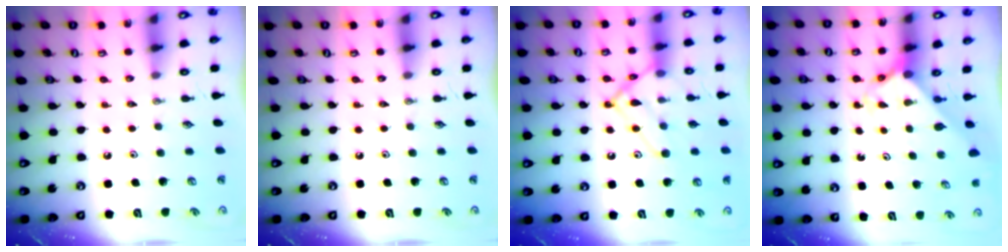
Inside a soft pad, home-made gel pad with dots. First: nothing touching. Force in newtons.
{"total": 0.0}
{"total": 15.1, "press": 15.0, "slide": 1.4}
{"total": 2.2, "press": 2.2, "slide": 0.1}